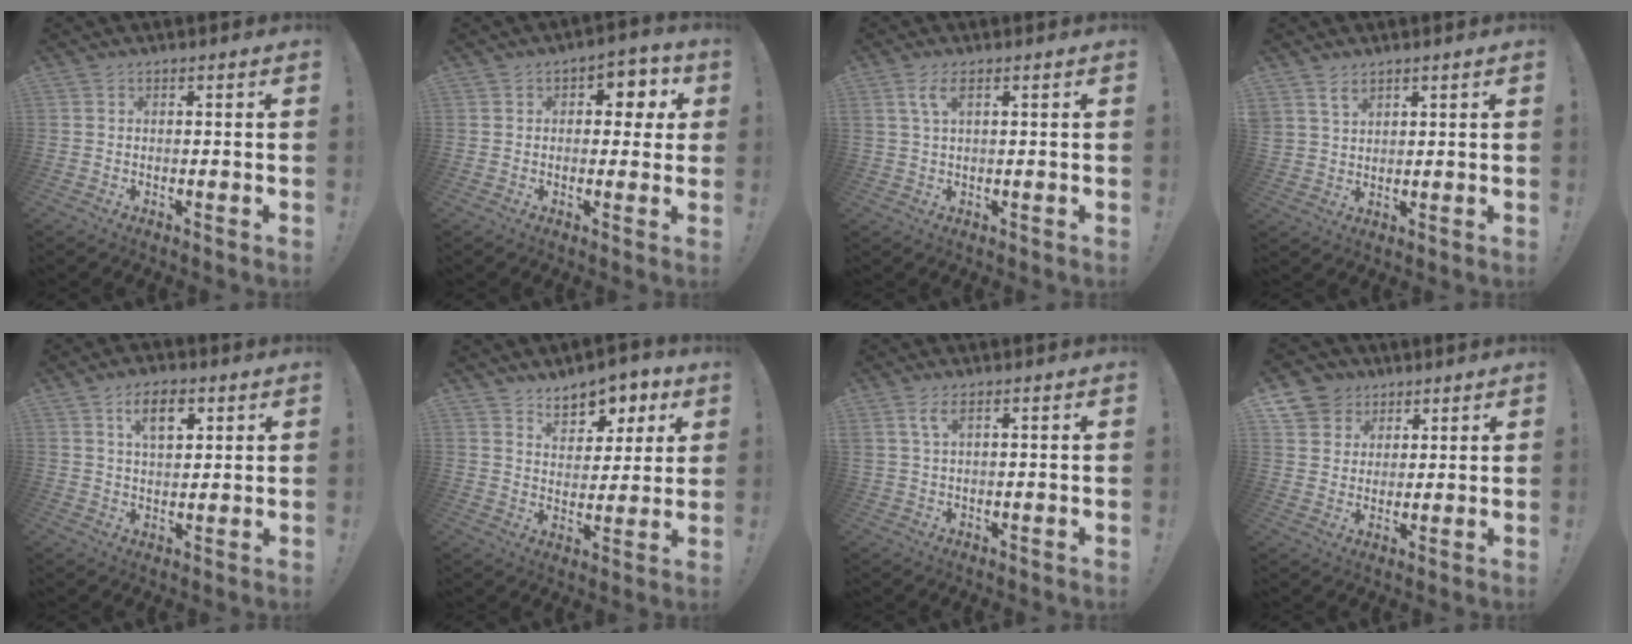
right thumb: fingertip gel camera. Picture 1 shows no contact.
{"total": 5.4, "force": [1.7, 4.0, 3.2], "torque": [-0.025, -0.008, 0.024]}
{"total": 4.1, "force": [1.8, 1.2, 3.5], "torque": [-0.066, 0.000, 0.031]}
{"total": 4.0, "force": [2.9, 2.4, 1.5], "torque": [-0.025, -0.015, 0.054]}
{"total": 8.2, "force": [4.1, 4.1, 5.8], "torque": [-0.084, -0.007, 0.069]}
{"total": 8.7, "force": [6.2, 5.4, 3.0], "torque": [-0.033, -0.045, 0.116]}
{"total": 3.5, "force": [1.7, 0.8, 3.0], "torque": [-0.055, 0.000, 0.029]}
{"total": 8.5, "force": [4.6, 7.0, 1.5], "torque": [-0.019, -0.033, 0.094]}